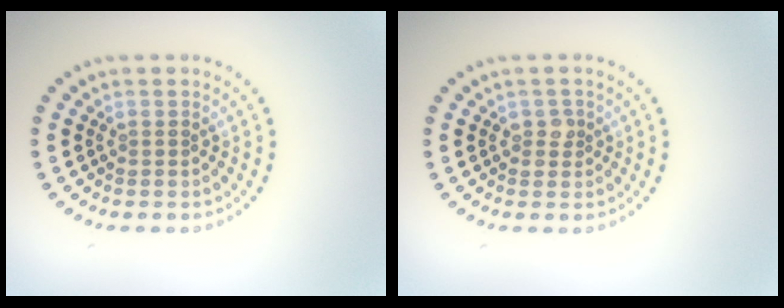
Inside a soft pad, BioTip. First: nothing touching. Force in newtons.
{"total": 1.2, "press": 1.1, "slide": 0.4}